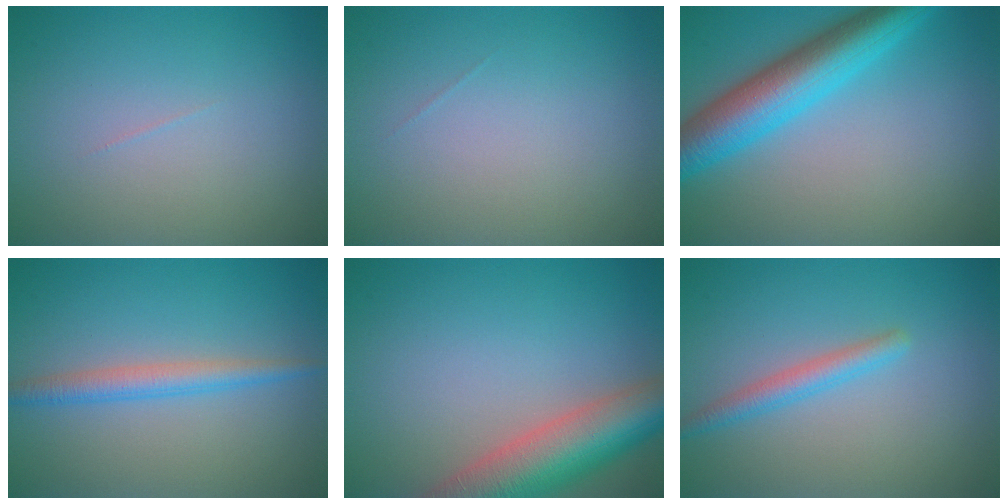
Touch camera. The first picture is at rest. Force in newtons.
{"total": 0.0}
{"total": 7.6, "press": 7.6, "slide": 0.2}
{"total": 2.6, "press": 2.6, "slide": 0.0}
{"total": 8.9, "press": 8.8, "slide": 0.7}
{"total": 2.1, "press": 2.1, "slide": 0.1}